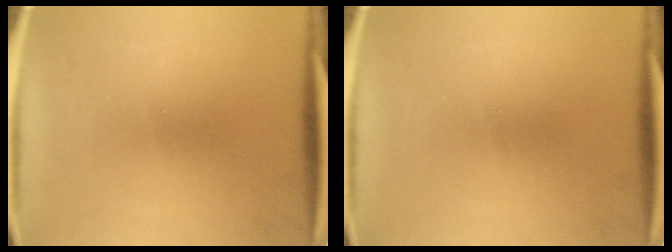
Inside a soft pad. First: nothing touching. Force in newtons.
{"total": 0.0}